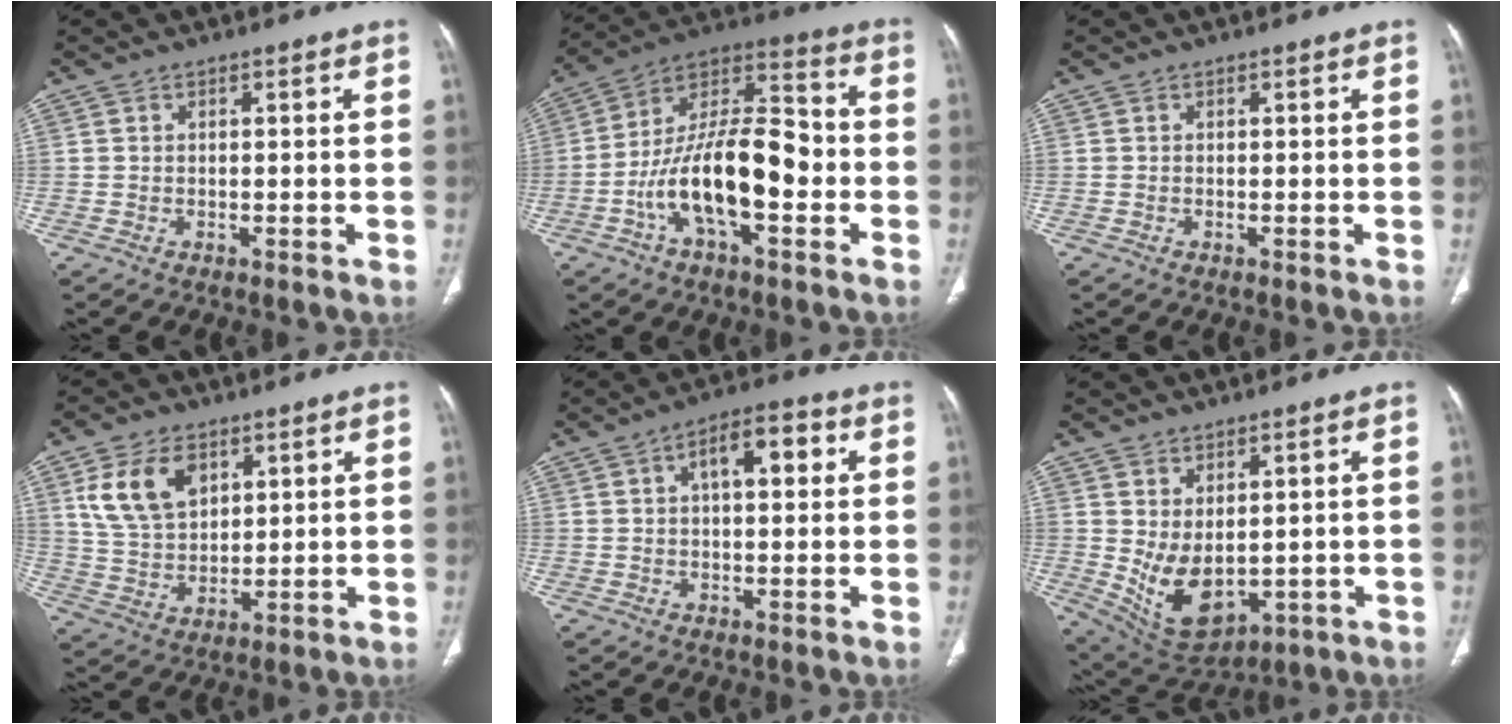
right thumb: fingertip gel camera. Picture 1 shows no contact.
{"total": 19.2, "force": [-4.8, 8.4, 16.6], "torque": [-0.280, 0.048, -0.086]}
{"total": 0.0}
{"total": 11.5, "force": [5.0, 7.3, 7.4], "torque": [-0.122, -0.014, 0.105]}
{"total": 7.7, "force": [2.1, 3.6, 6.5], "torque": [-0.079, 0.015, 0.025]}
{"total": 10.1, "force": [-0.1, 6.2, 8.0], "torque": [-0.125, -0.014, 0.033]}